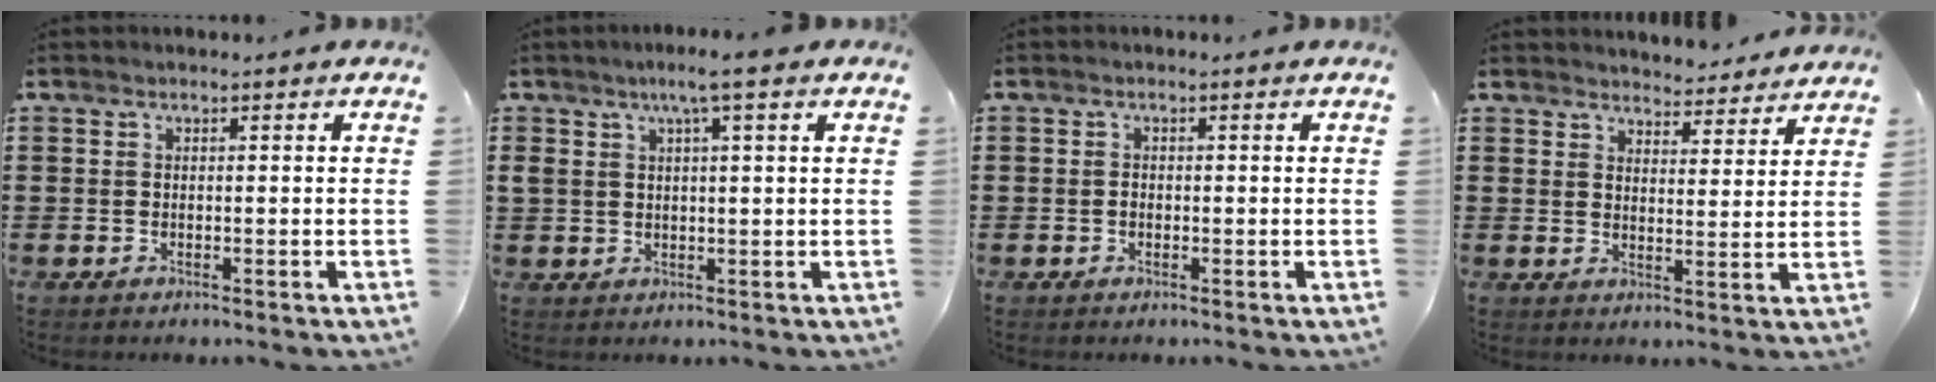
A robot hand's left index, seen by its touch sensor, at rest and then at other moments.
{"total": 3.9, "force": [1.9, 0.3, 3.4], "torque": [-0.069, 0.004, 0.031]}
{"total": 0.6, "force": [-0.3, 0.4, 0.4], "torque": [-0.009, -0.001, -0.006]}
{"total": 4.1, "force": [4.1, 0.3, -0.1], "torque": [-0.008, -0.025, 0.072]}